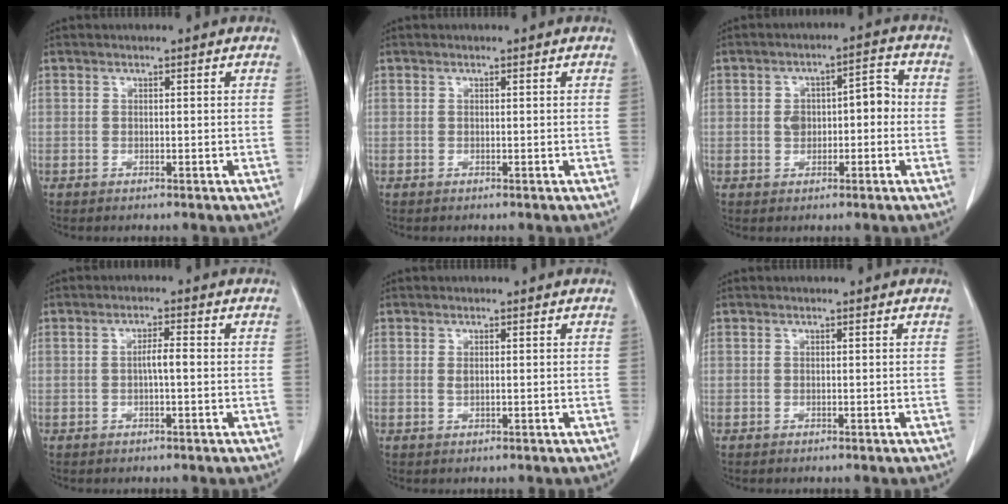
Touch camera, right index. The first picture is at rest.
{"total": 0.0}
{"total": 6.0, "force": [-0.3, 3.5, 4.9], "torque": [-0.077, 0.038, 0.000]}
{"total": 2.5, "force": [-0.2, 0.3, 2.4], "torque": [-0.044, 0.004, -0.005]}
{"total": 0.9, "force": [0.1, 0.3, 0.9], "torque": [-0.020, -0.004, 0.004]}
{"total": 0.0}